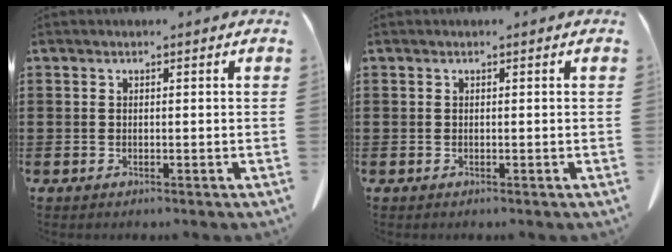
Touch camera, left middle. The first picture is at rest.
{"total": 0.0}